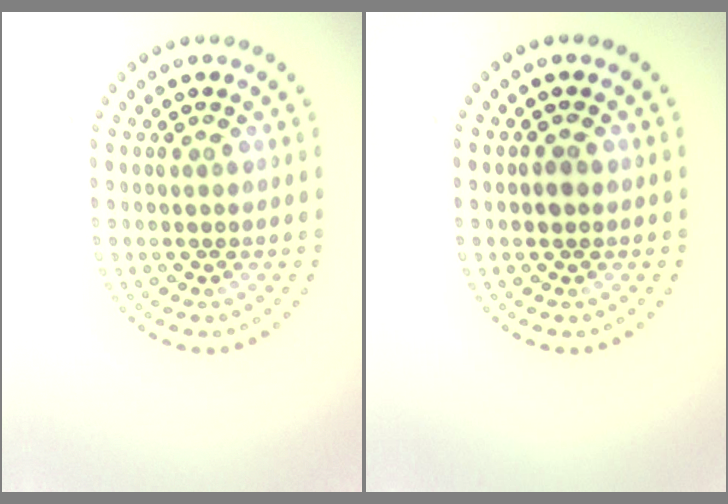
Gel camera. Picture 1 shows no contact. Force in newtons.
{"total": 1.0, "press": 0.9, "slide": 0.3}